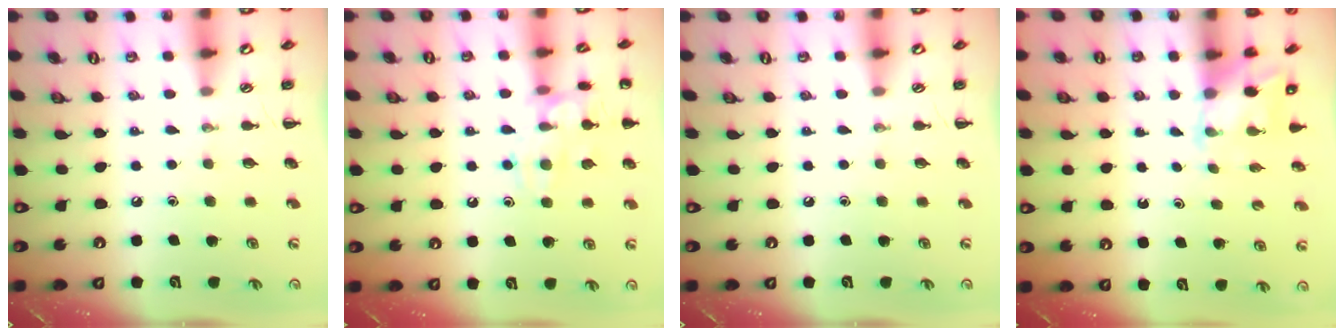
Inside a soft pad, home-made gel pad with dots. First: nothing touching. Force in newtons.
{"total": 13.4, "press": 13.4, "slide": 0.9}
{"total": 0.0}
{"total": 2.1, "press": 2.0, "slide": 0.7}